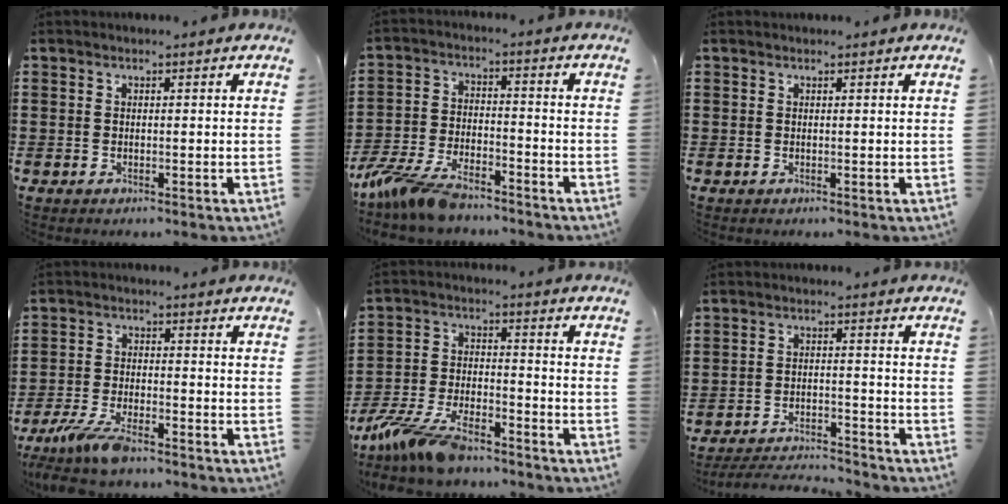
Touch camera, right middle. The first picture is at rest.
{"total": 8.2, "force": [-7.1, 1.9, 3.7], "torque": [-0.092, 0.005, -0.140]}
{"total": 0.0}
{"total": 6.2, "force": [-5.0, 1.2, 3.5], "torque": [-0.091, -0.014, -0.098]}
{"total": 9.5, "force": [-8.0, 2.0, 4.7], "torque": [-0.109, 0.006, -0.157]}
{"total": 3.9, "force": [-3.8, 0.3, 0.6], "torque": [-0.020, 0.003, -0.083]}